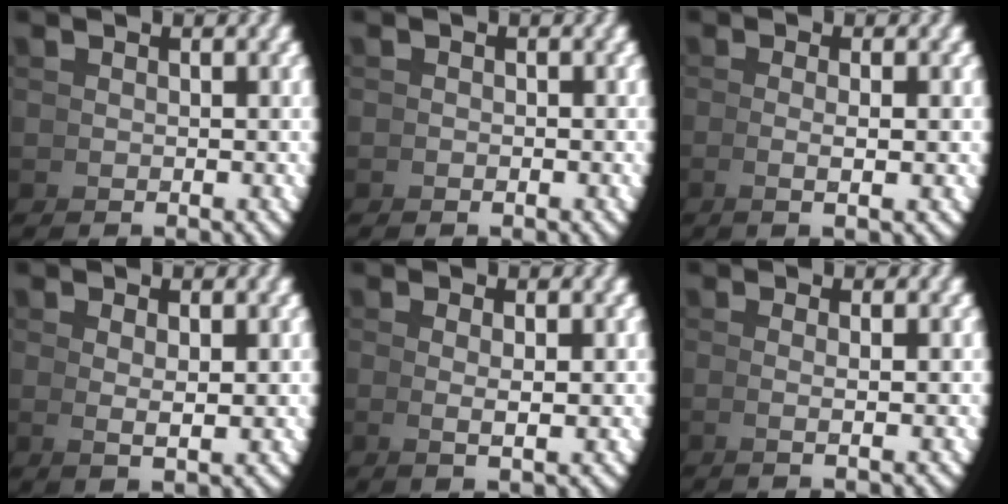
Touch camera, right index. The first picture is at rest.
{"total": 0.9, "force": [-0.4, -0.7, -0.3], "torque": [0.007, 0.002, -0.009]}
{"total": 2.3, "force": [-0.1, -0.6, 2.2], "torque": [-0.038, 0.001, -0.001]}
{"total": 1.7, "force": [1.0, -0.5, 1.3], "torque": [-0.026, -0.004, 0.026]}
{"total": 1.7, "force": [0.5, -0.5, 1.6], "torque": [-0.031, -0.002, 0.015]}
{"total": 1.8, "force": [0.3, -1.0, 1.4], "torque": [-0.028, 0.001, 0.006]}